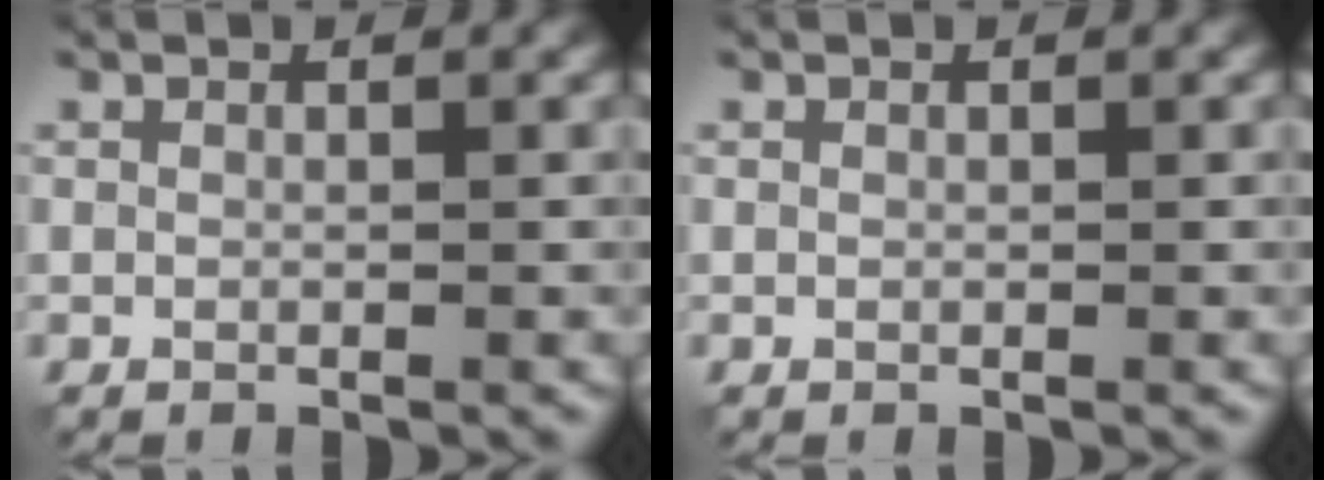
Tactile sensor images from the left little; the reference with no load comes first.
{"total": 0.0}